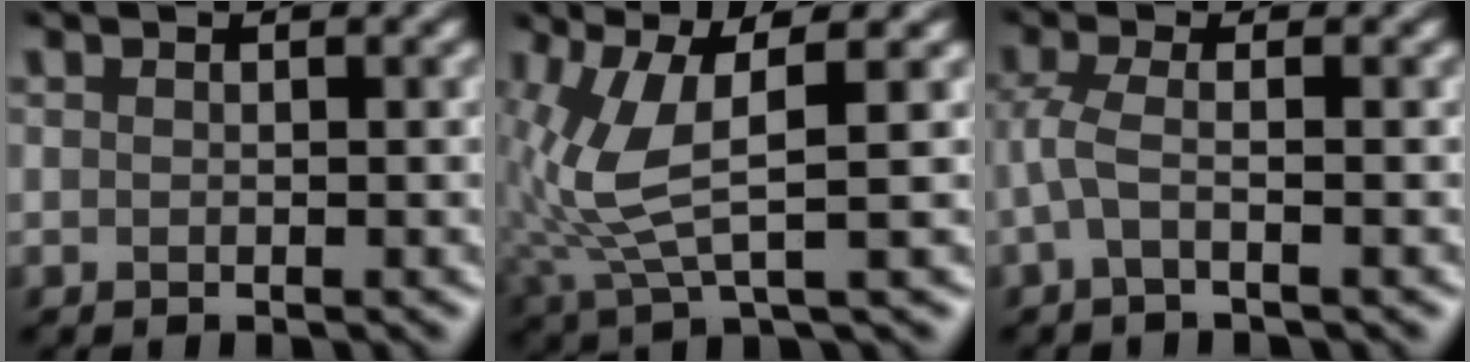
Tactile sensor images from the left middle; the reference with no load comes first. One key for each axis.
{"total": 4.5, "fx": 0.8, "fy": 1.1, "fz": 4.3, "tx": -0.135, "ty": -0.002, "tz": 0.033}
{"total": 1.5, "fx": -1.0, "fy": -0.3, "fz": 1.1, "tx": -0.043, "ty": 0.003, "tz": -0.018}